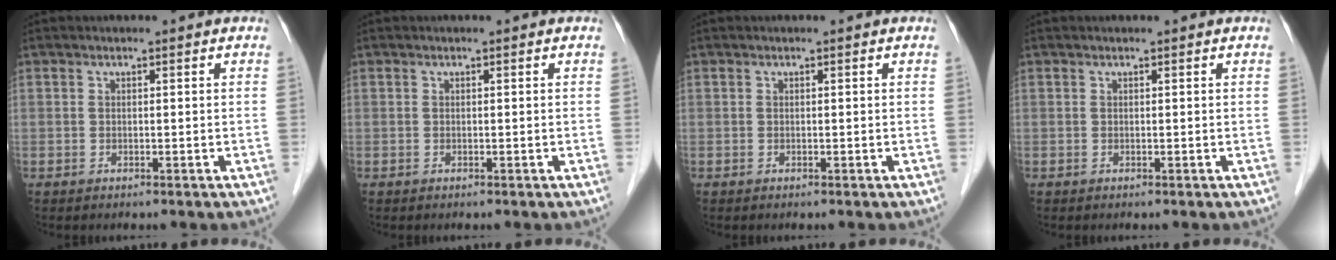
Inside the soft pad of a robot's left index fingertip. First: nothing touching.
{"total": 0.0}
{"total": 0.0}
{"total": 0.0}